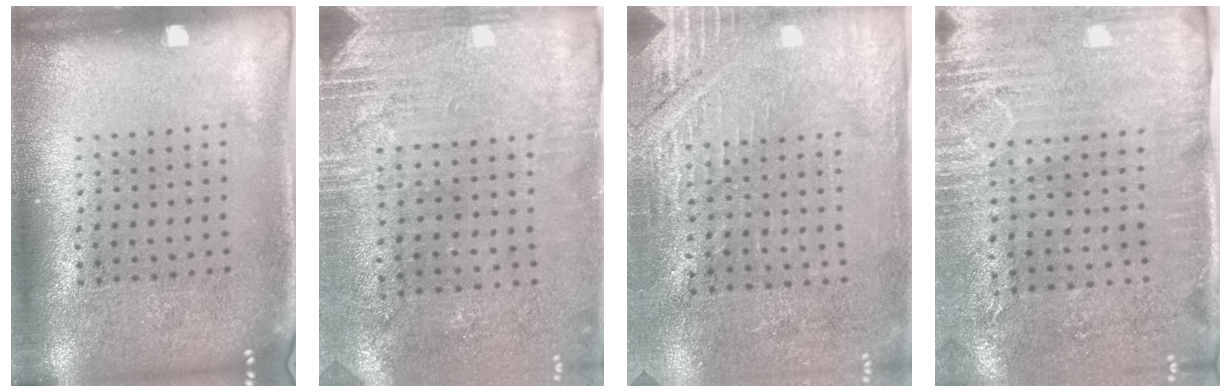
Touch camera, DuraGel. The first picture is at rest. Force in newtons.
{"total": 2.8, "press": 2.4, "slide": 1.5}
{"total": 2.9, "press": 2.7, "slide": 1.1}
{"total": 2.9, "press": 2.4, "slide": 1.6}